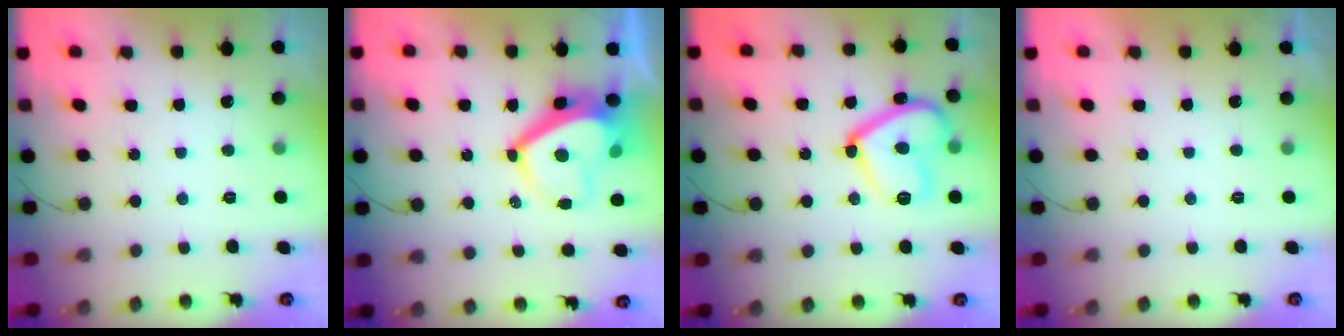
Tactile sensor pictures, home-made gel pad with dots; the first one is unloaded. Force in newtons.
{"total": 9.3, "press": 9.3, "slide": 1.0}
{"total": 16.4, "press": 16.3, "slide": 1.4}
{"total": 2.3, "press": 2.3, "slide": 0.4}